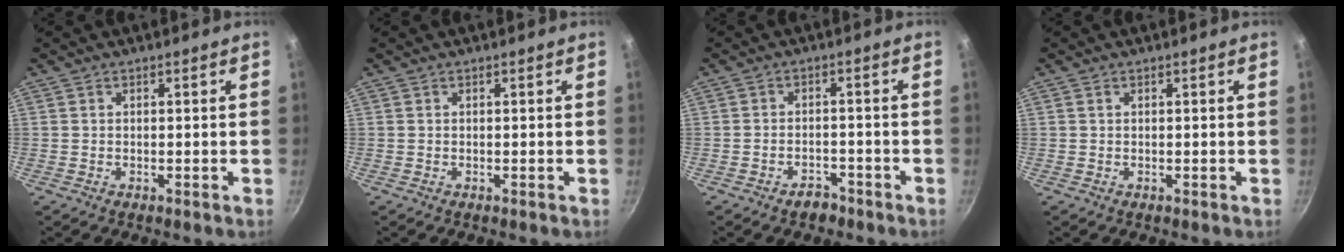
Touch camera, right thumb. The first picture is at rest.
{"total": 0.0}
{"total": 2.9, "force": [-2.3, 1.5, 1.1], "torque": [-0.013, 0.017, -0.032]}
{"total": 0.0}